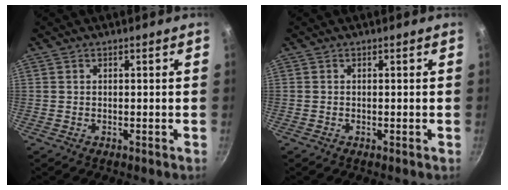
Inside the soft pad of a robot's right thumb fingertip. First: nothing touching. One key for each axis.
{"total": 0.0}